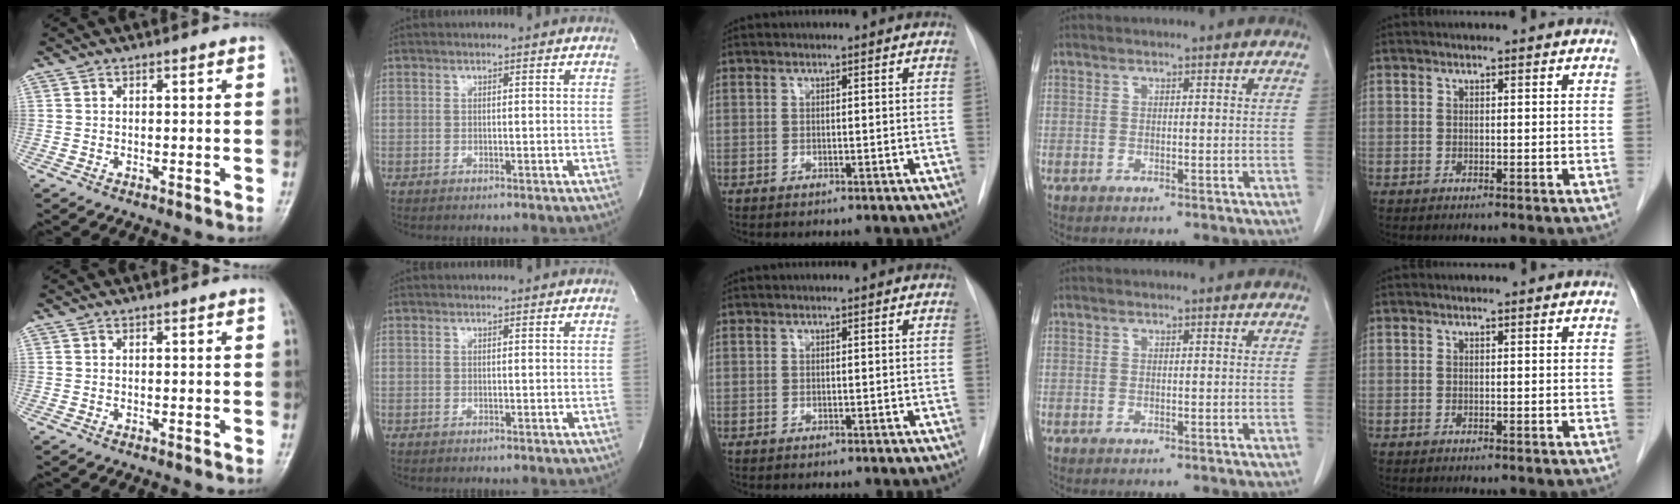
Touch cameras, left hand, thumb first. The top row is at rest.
{}